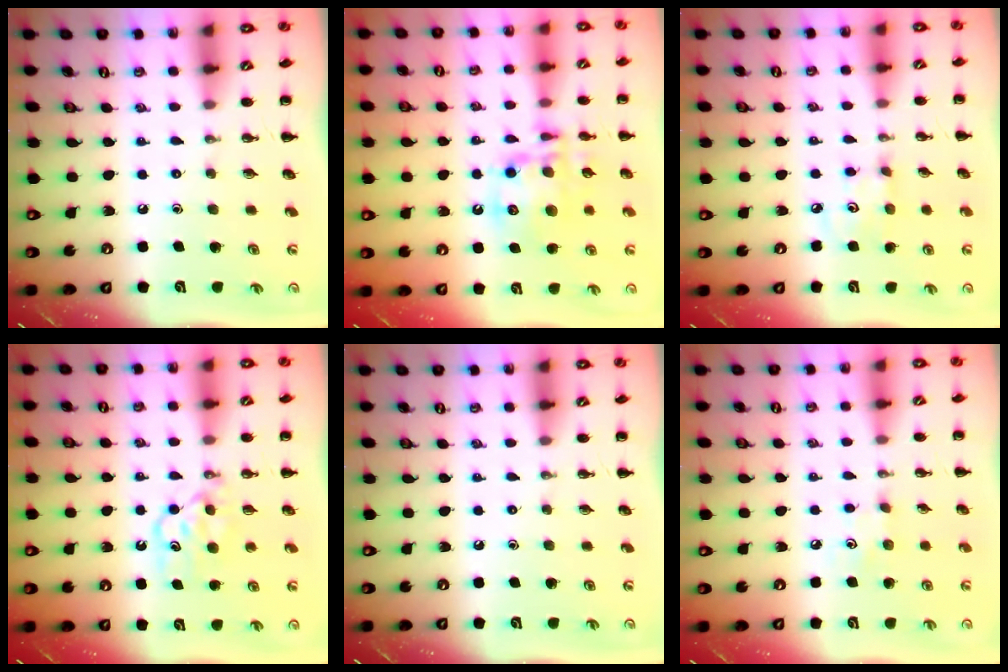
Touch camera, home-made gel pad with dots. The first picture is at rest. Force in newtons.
{"total": 13.2, "press": 12.8, "slide": 3.3}
{"total": 3.5, "press": 3.4, "slide": 0.9}
{"total": 5.9, "press": 5.7, "slide": 1.4}
{"total": 0.0}
{"total": 4.1, "press": 3.9, "slide": 1.2}